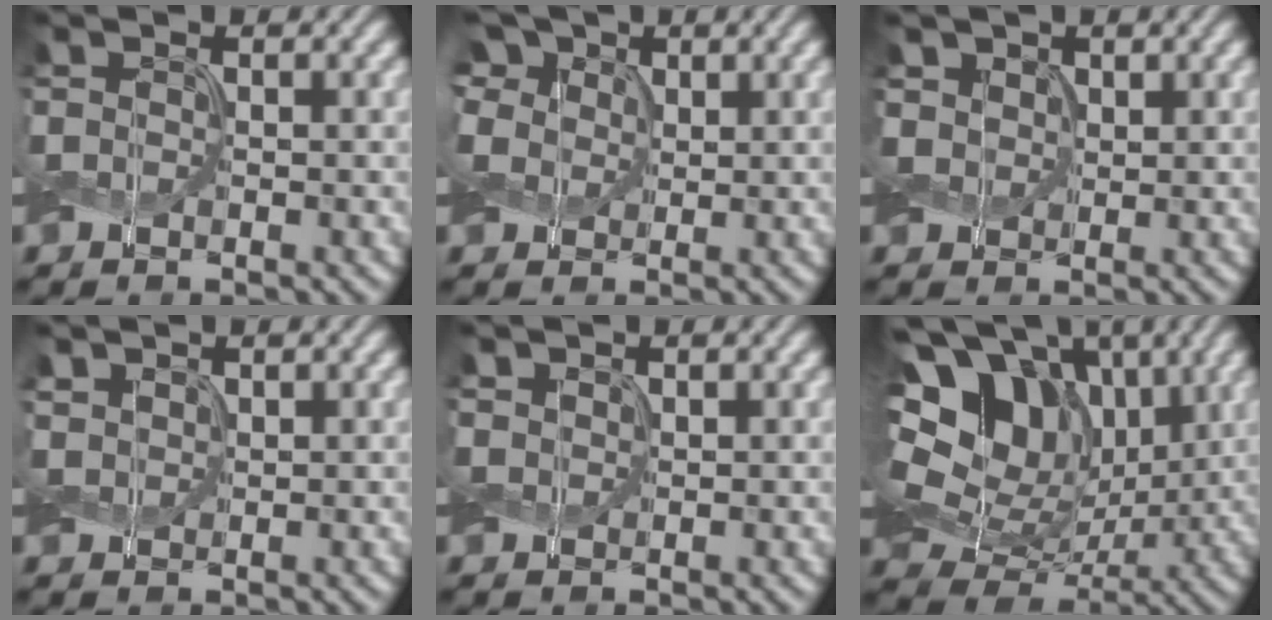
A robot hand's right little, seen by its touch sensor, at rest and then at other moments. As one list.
[{"total": 7.6, "force": [4.5, 5.1, 3.5], "torque": [-0.098, 0.013, 0.068]}, {"total": 2.2, "force": [1.1, 1.8, 0.6], "torque": [-0.023, -0.010, 0.025]}, {"total": 1.3, "force": [1.0, 0.8, 0.4], "torque": [-0.014, 0.002, 0.020]}, {"total": 0.7, "force": [0.6, 0.4, 0.0], "torque": [-0.002, 0.000, 0.011]}, {"total": 16.9, "force": [4.7, 12.6, 10.2], "torque": [-0.226, 0.037, 0.085]}]